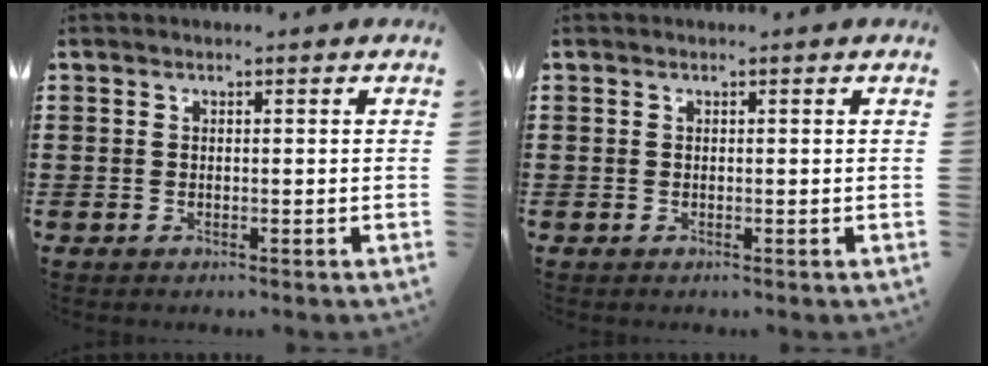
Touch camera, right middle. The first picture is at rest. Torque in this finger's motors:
{"motor_torque": [-0.06, -0.07, 0.00, 0.00]}